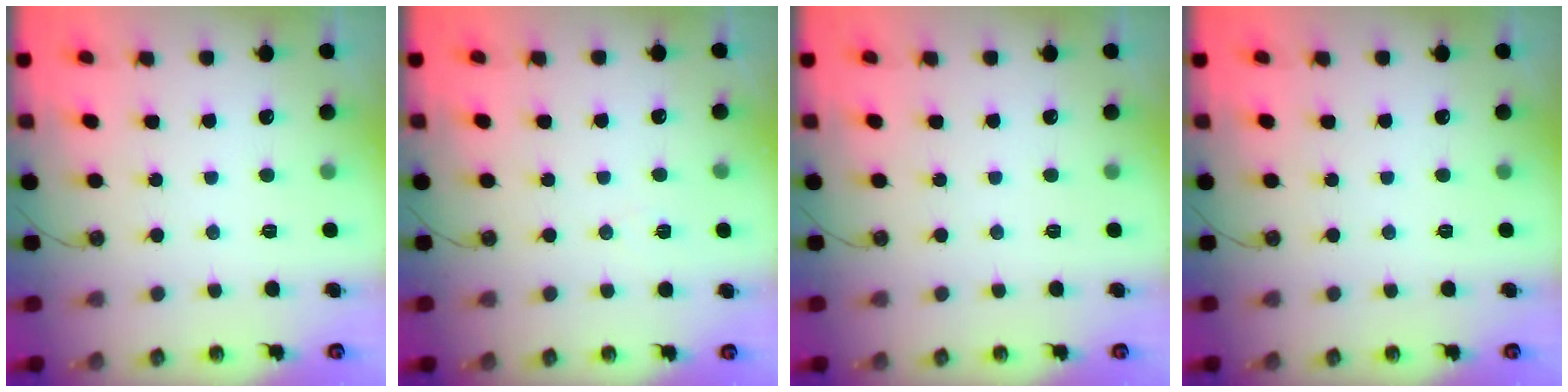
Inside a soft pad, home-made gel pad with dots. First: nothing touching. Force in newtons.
{"total": 6.2, "press": 4.3, "slide": 4.4}
{"total": 0.0}
{"total": 0.0}